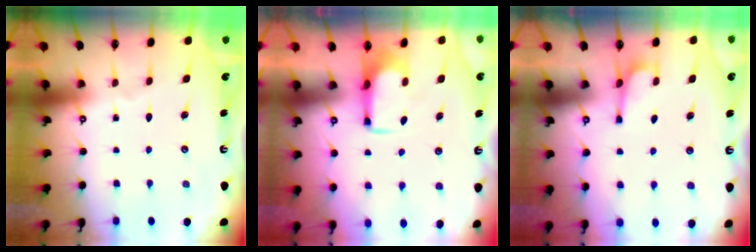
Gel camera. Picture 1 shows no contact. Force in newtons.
{"total": 2.0, "press": 1.9, "slide": 0.4}
{"total": 2.1, "press": 2.0, "slide": 0.7}